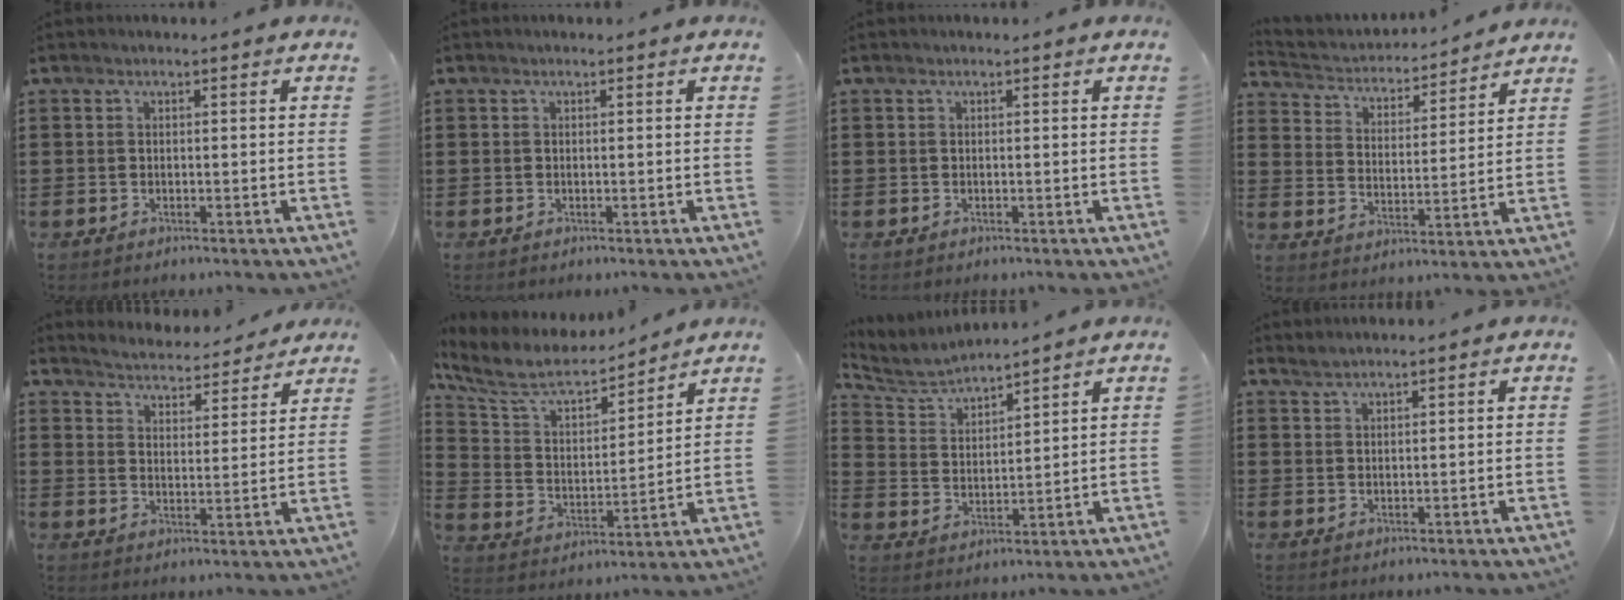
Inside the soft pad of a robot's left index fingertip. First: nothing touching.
{"total": 0.0}
{"total": 0.0}
{"total": 3.3, "force": [3.3, 0.8, 0.1], "torque": [-0.025, -0.028, 0.049]}
{"total": 4.2, "force": [4.2, -0.2, -0.1], "torque": [-0.021, -0.031, 0.069]}
{"total": 8.1, "force": [7.1, 2.0, 3.2], "torque": [-0.097, -0.043, 0.121]}
{"total": 4.8, "force": [4.6, 0.6, 1.0], "torque": [-0.043, -0.022, 0.079]}
{"total": 1.2, "force": [1.2, -0.2, 0.1], "torque": [-0.005, 0.000, 0.024]}